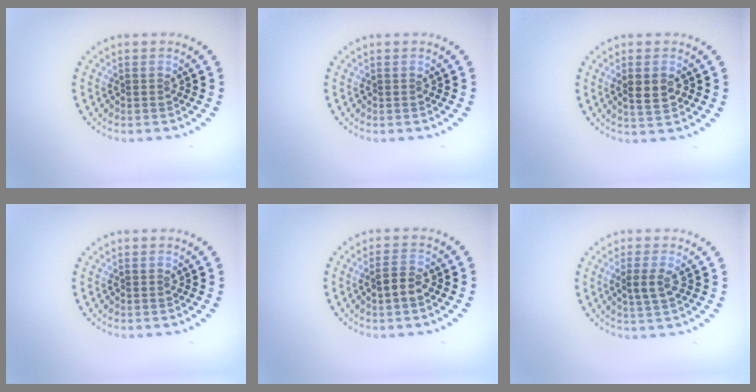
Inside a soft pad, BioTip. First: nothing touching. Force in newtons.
{"total": 0.0}
{"total": 2.5, "press": 2.5, "slide": 0.3}
{"total": 0.0}
{"total": 2.1, "press": 2.1, "slide": 0.4}
{"total": 2.1, "press": 2.0, "slide": 0.7}